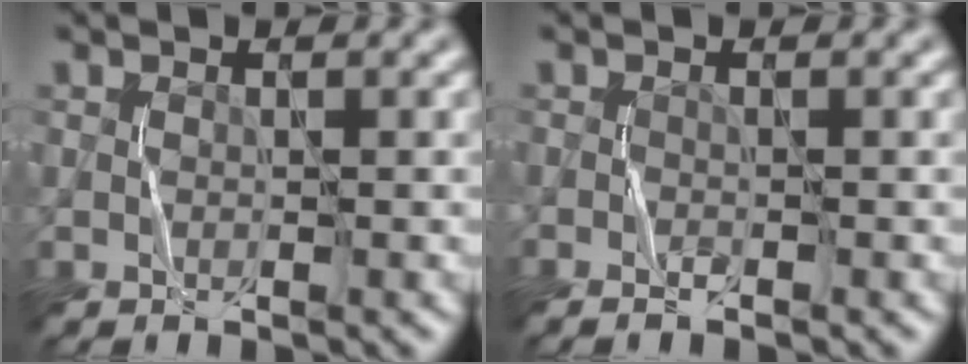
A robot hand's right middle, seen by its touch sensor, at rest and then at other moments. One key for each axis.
{"total": 0.6, "fx": -0.6, "fy": -0.1, "fz": 0.2, "tx": -0.005, "ty": 0.001, "tz": -0.012}